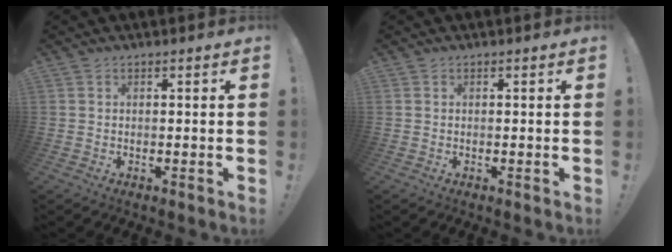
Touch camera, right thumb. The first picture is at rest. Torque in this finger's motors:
{"motor_torque": [-0.02, 0.02, -0.02, 0.02, 0.02]}